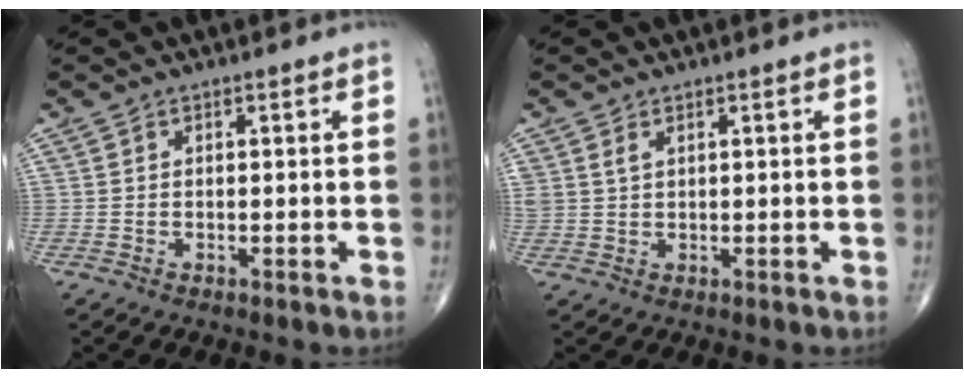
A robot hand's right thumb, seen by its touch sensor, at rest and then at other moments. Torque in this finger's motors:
{"motor_torque": [-0.16, -0.15, 0.34, 0.28, 0.02]}